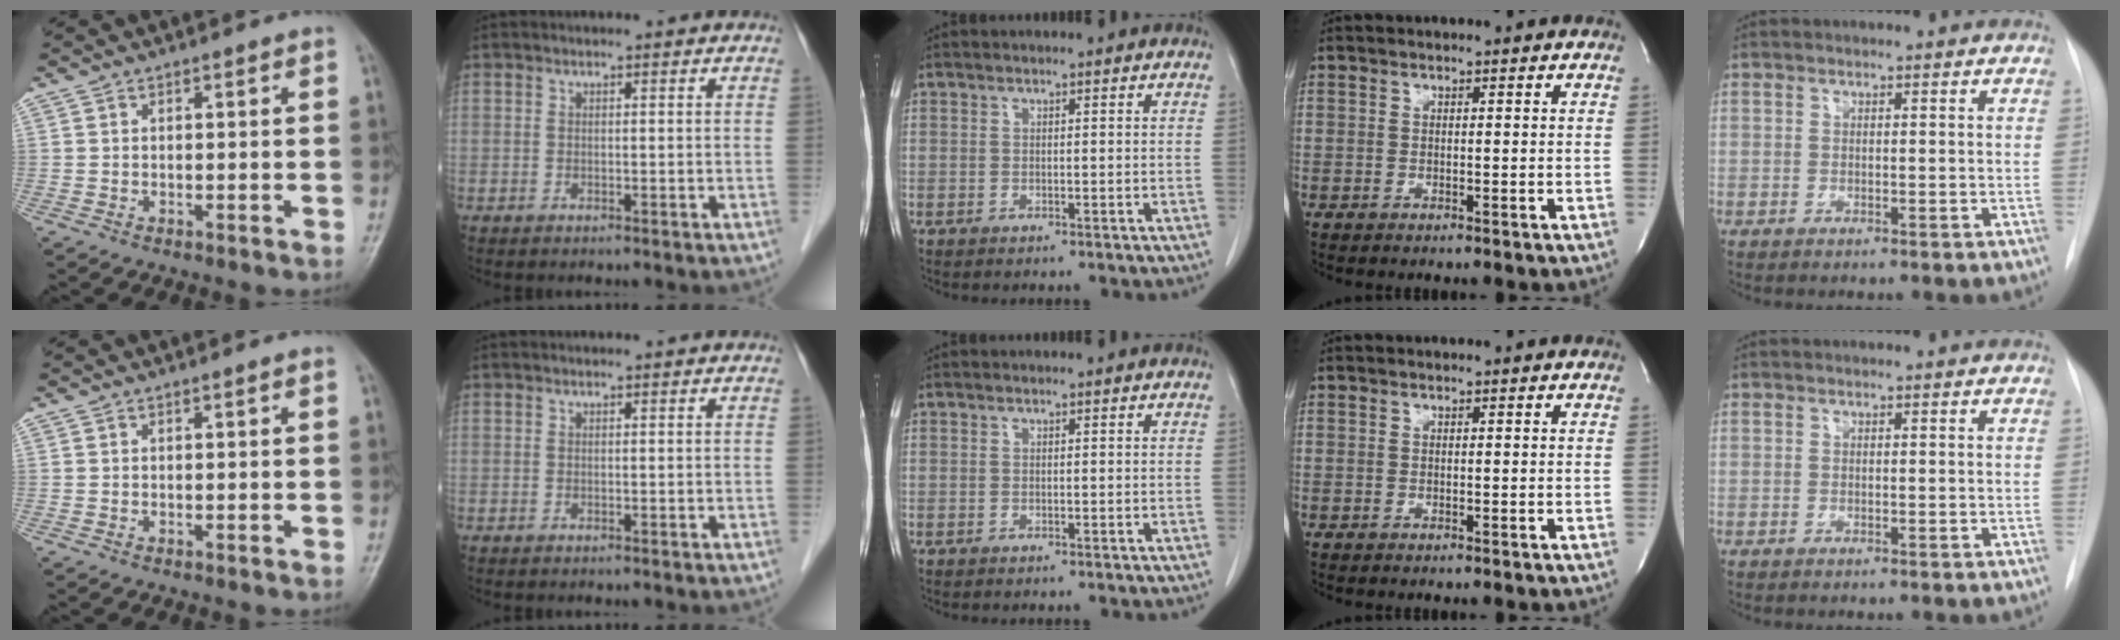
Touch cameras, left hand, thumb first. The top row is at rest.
{}